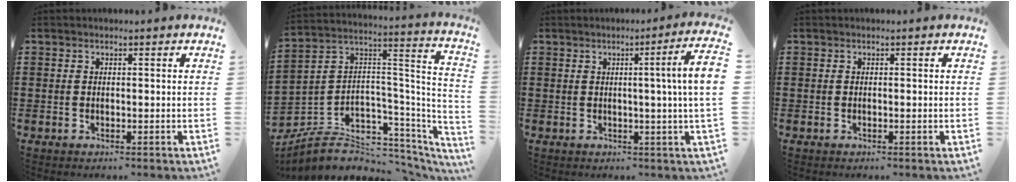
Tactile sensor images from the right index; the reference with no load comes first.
{"total": 6.3, "force": [-3.1, 4.6, 3.1], "torque": [-0.077, -0.016, -0.054]}
{"total": 6.1, "force": [0.9, -1.1, 5.9], "torque": [-0.092, -0.016, 0.006]}
{"total": 0.0}